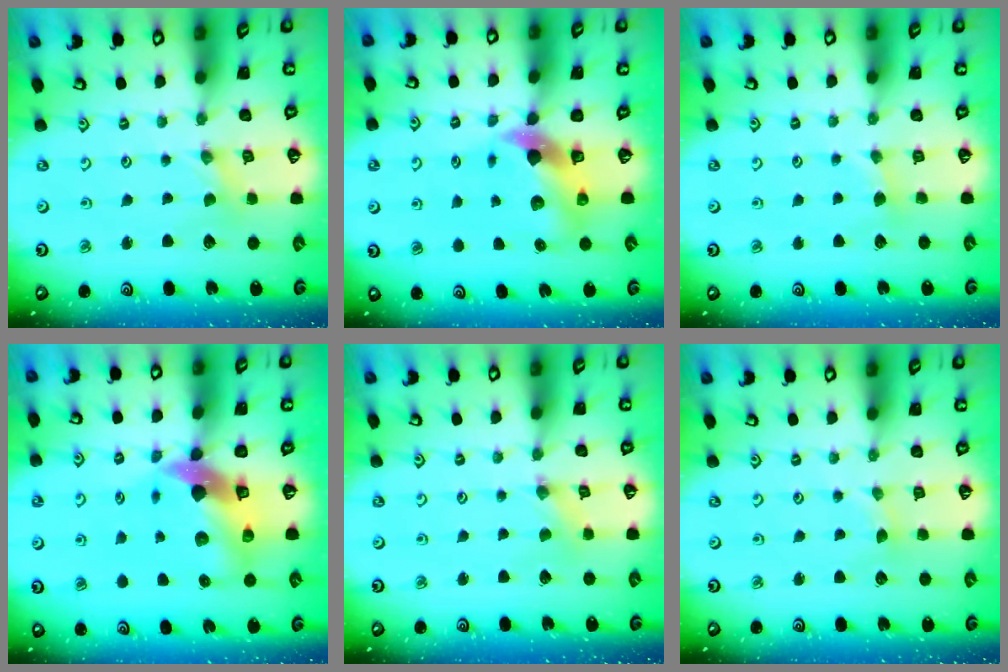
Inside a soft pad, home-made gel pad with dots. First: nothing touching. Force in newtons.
{"total": 8.9, "press": 8.8, "slide": 1.7}
{"total": 2.9, "press": 2.9, "slide": 0.4}
{"total": 11.8, "press": 11.6, "slide": 1.9}
{"total": 0.0}
{"total": 1.0, "press": 1.0, "slide": 0.2}